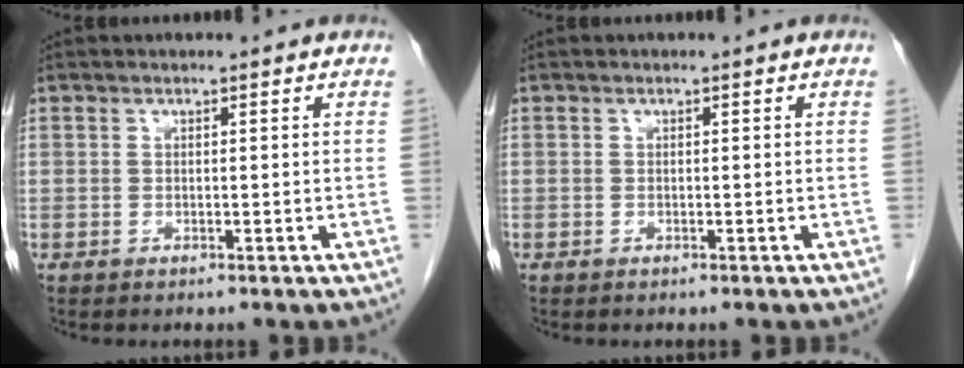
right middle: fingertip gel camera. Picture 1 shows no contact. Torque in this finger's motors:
{"motor_torque": [0.07, -0.14, -0.18, -0.18]}